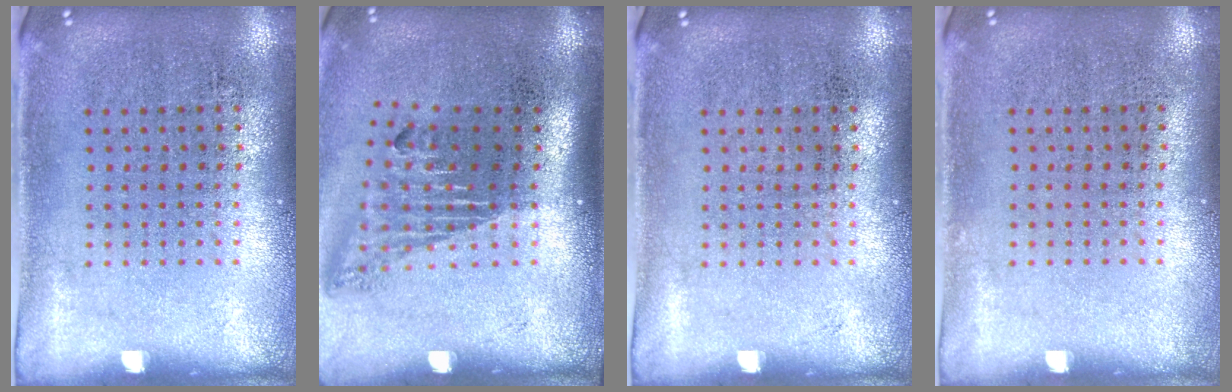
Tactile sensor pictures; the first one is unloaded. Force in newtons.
{"total": 1.7, "press": 1.1, "slide": 1.3}
{"total": 0.0}
{"total": 0.0}